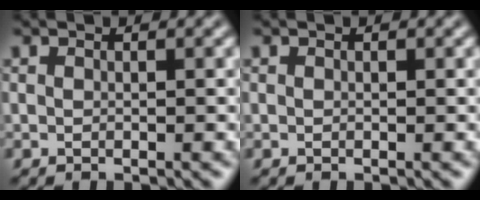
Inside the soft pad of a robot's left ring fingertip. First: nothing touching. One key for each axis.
{"total": 0.0}